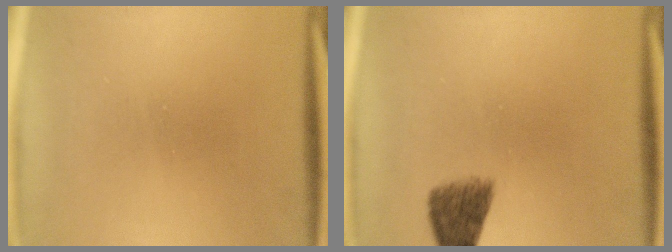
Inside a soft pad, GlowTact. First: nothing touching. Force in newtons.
{"total": 4.2}